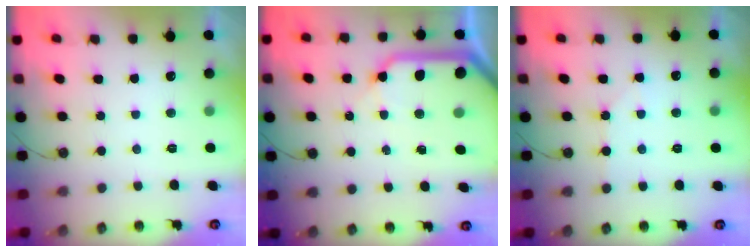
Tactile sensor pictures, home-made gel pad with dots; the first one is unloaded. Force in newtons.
{"total": 14.3, "press": 14.2, "slide": 1.5}
{"total": 5.4, "press": 5.4, "slide": 1.0}